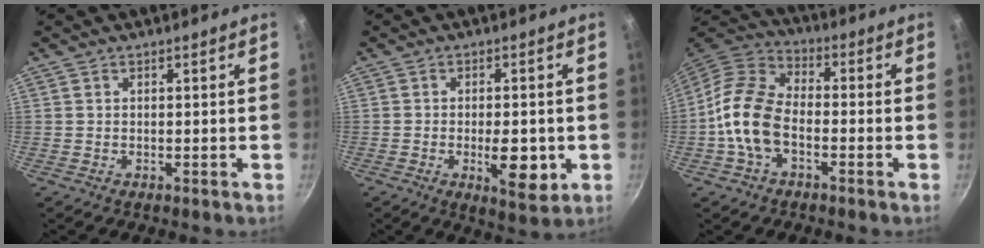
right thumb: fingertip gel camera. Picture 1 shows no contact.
{"total": 8.1, "force": [-1.8, 3.5, 7.1], "torque": [-0.083, -0.006, -0.020]}
{"total": 12.5, "force": [-3.2, 7.5, 9.5], "torque": [-0.166, 0.040, -0.077]}